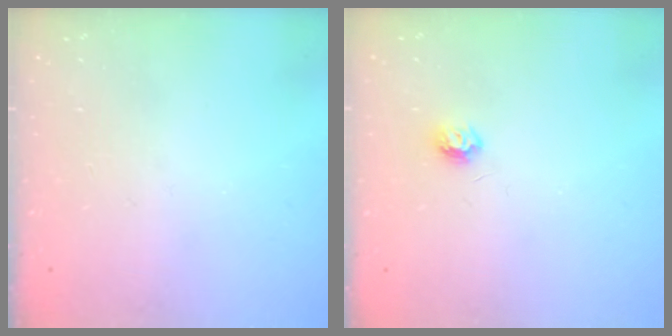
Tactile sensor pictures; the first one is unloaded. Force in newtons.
{"total": 4.7, "press": 4.7, "slide": 0.5}